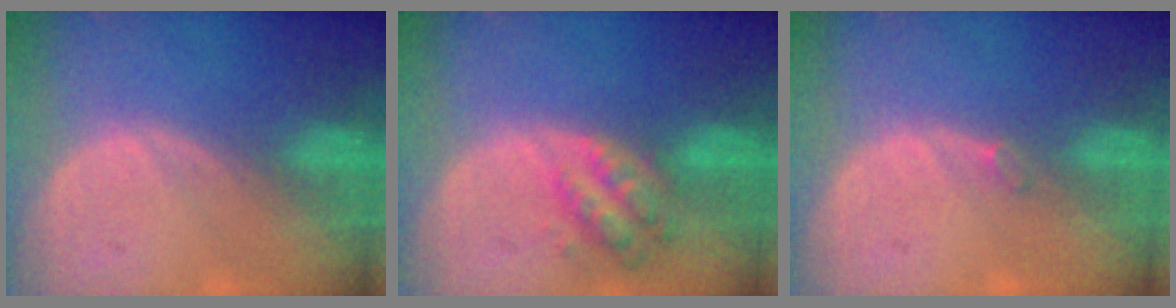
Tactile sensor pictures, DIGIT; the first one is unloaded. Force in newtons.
{"total": 6.0, "press": 5.5, "slide": 2.5}
{"total": 0.6, "press": 0.6, "slide": 0.1}